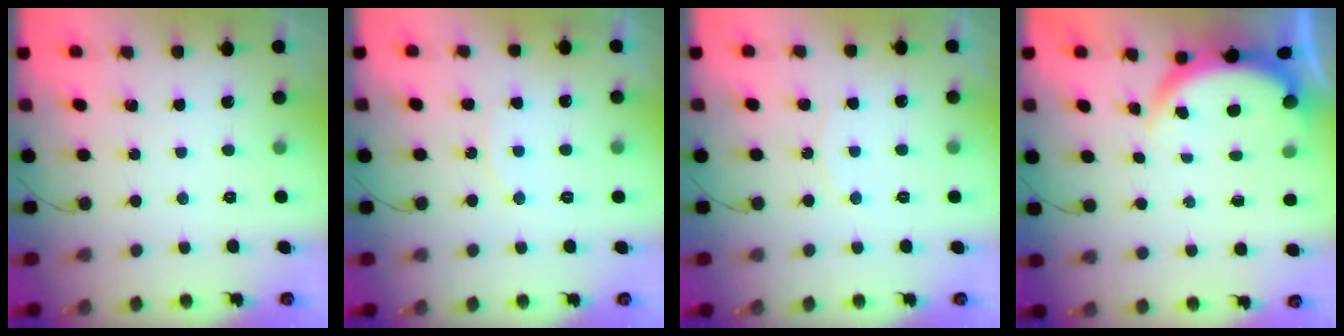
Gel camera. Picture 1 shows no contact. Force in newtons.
{"total": 6.3, "press": 6.3, "slide": 0.2}
{"total": 4.5, "press": 4.4, "slide": 0.5}
{"total": 3.8, "press": 3.8, "slide": 0.1}